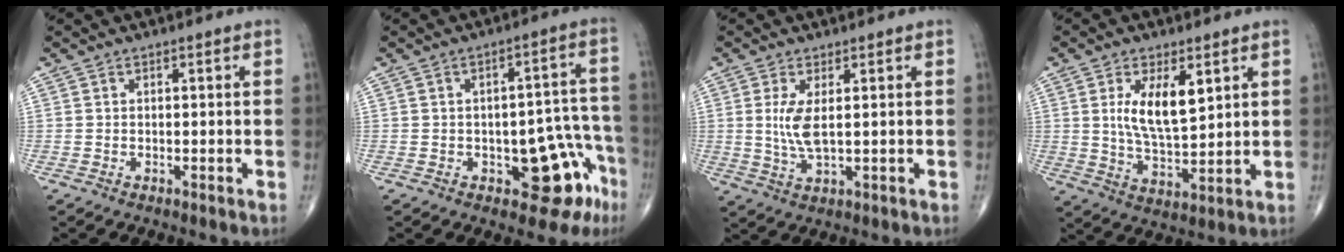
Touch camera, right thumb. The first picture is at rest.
{"total": 11.7, "force": [-5.3, 5.9, 8.6], "torque": [-0.048, 0.045, -0.061]}
{"total": 5.1, "force": [0.9, 1.6, 4.7], "torque": [-0.107, -0.017, 0.023]}
{"total": 10.0, "force": [3.4, 4.3, 8.4], "torque": [-0.134, -0.024, 0.070]}